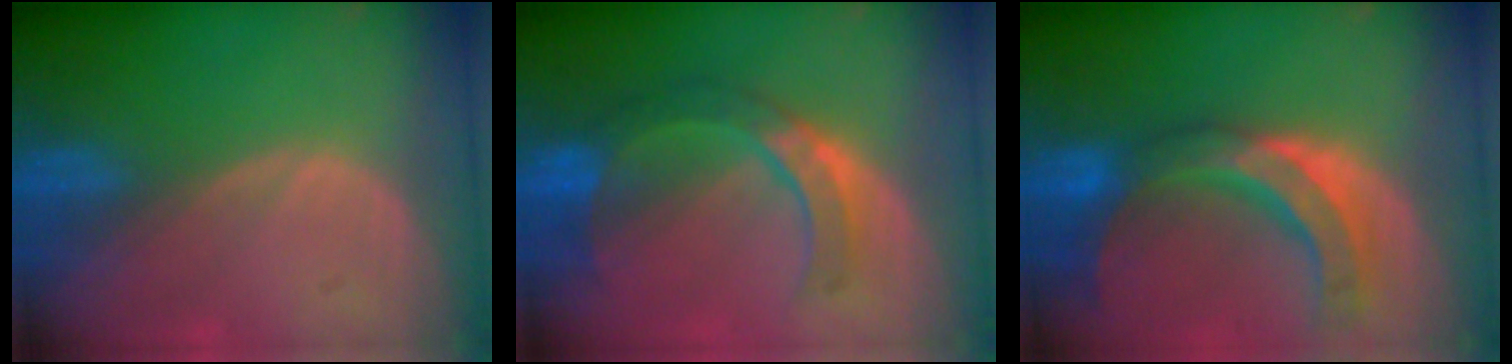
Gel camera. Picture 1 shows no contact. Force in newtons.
{"total": 7.2, "press": 7.1, "slide": 1.1}
{"total": 10.8, "press": 9.4, "slide": 5.3}